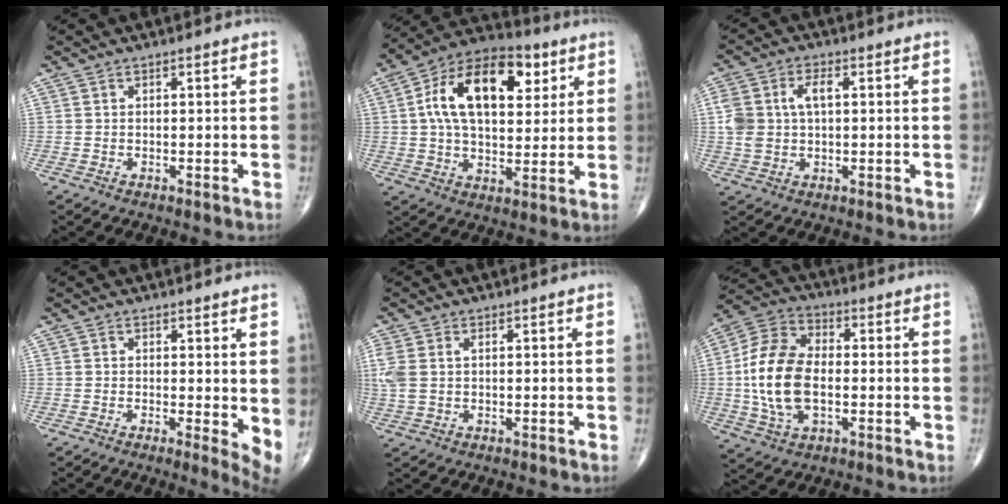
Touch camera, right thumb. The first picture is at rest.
{"total": 19.3, "force": [5.6, 10.8, 15.0], "torque": [-0.224, 0.006, 0.085]}
{"total": 7.1, "force": [1.2, 4.2, 5.6], "torque": [-0.120, 0.014, 0.025]}
{"total": 4.2, "force": [0.7, 1.2, 3.9], "torque": [-0.054, -0.013, 0.008]}
{"total": 5.2, "force": [0.8, 3.3, 3.9], "torque": [-0.126, 0.014, 0.021]}
{"total": 15.8, "force": [-1.1, 9.3, 12.8], "torque": [-0.255, 0.017, -0.021]}